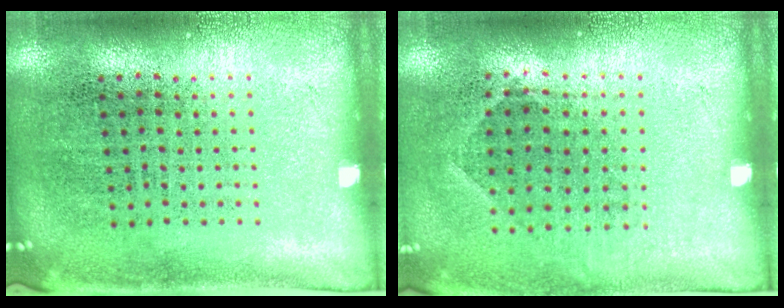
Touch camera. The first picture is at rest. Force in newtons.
{"total": 0.8, "press": 0.7, "slide": 0.5}